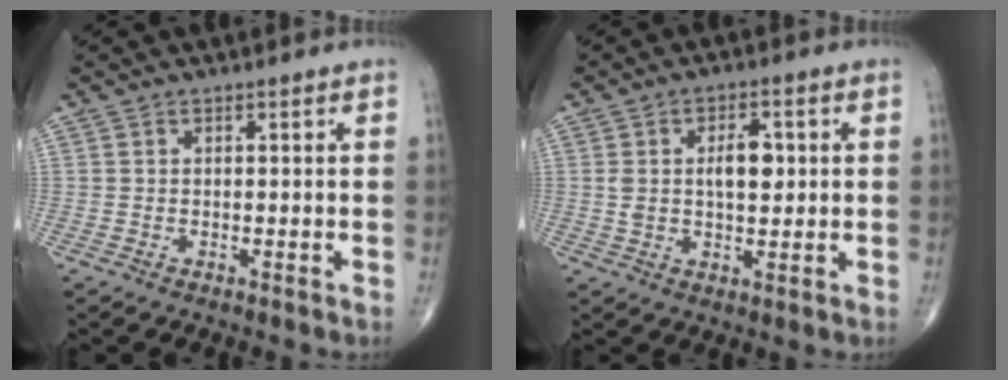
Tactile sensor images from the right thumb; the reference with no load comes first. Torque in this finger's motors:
{"motor_torque": [0.19, 0.27, 0.36, 0.34, 0.05]}